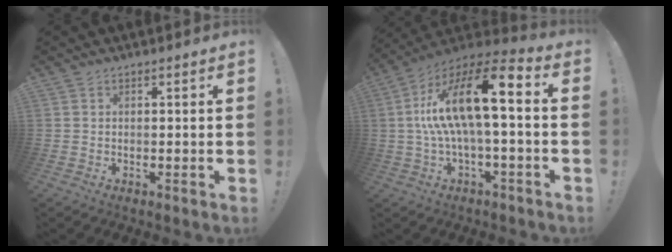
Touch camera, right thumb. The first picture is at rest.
{"total": 19.1, "force": [2.2, 5.8, 18.0], "torque": [-0.328, -0.010, 0.028]}